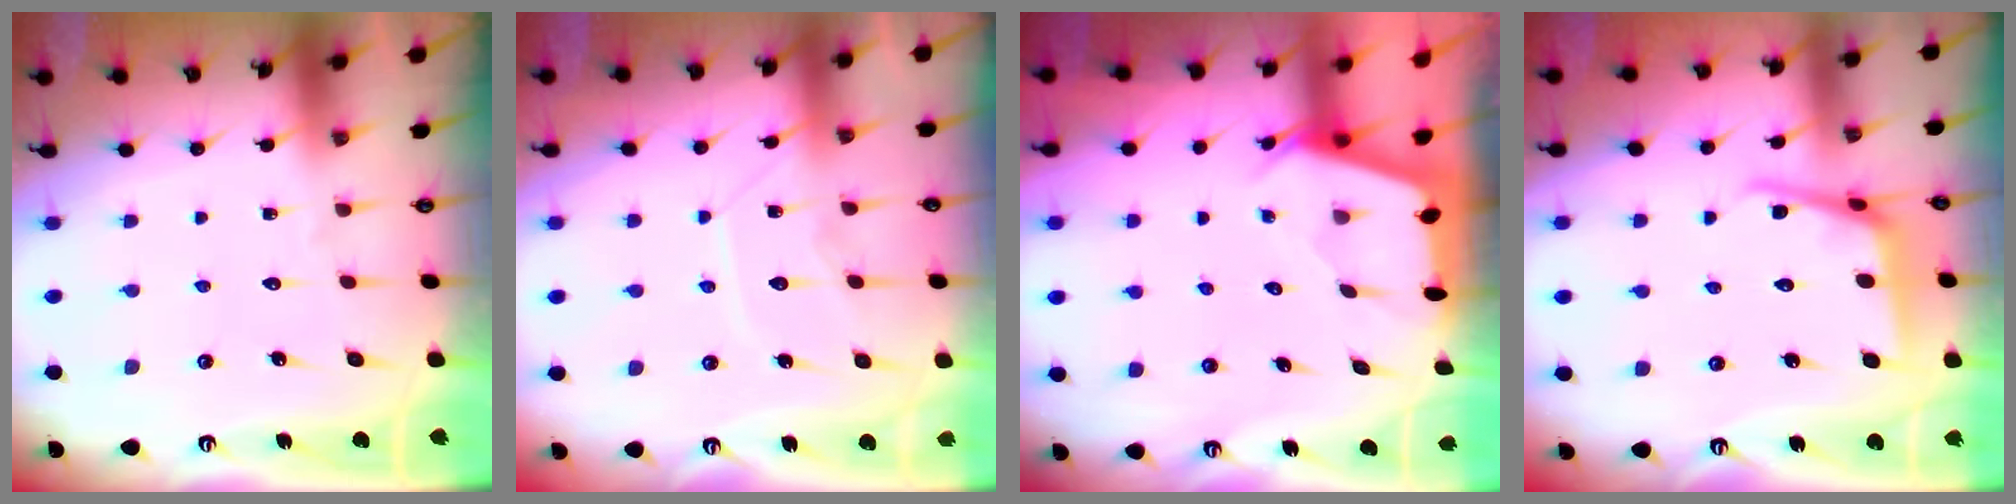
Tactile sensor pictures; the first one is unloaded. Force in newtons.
{"total": 9.0, "press": 9.0, "slide": 0.8}
{"total": 2.5, "press": 2.5, "slide": 0.2}
{"total": 7.8, "press": 7.7, "slide": 1.0}